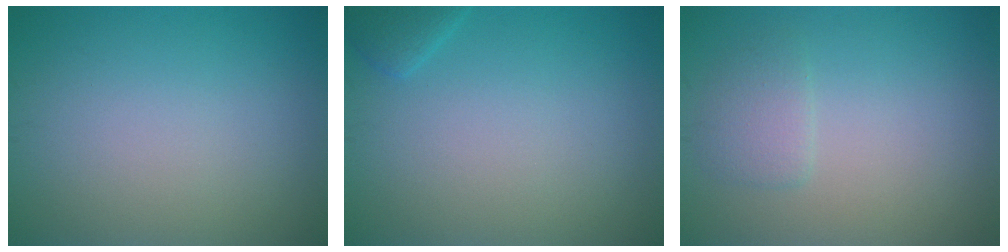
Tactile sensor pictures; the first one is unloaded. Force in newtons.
{"total": 1.3, "press": 1.3, "slide": 0.1}
{"total": 1.7, "press": 1.6, "slide": 0.2}